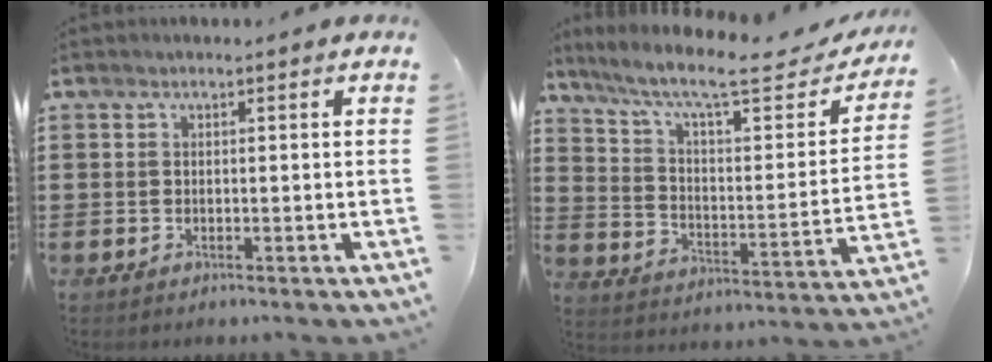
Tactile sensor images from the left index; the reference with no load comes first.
{"total": 10.4, "force": [7.9, 1.5, 6.6], "torque": [-0.141, -0.048, 0.126]}